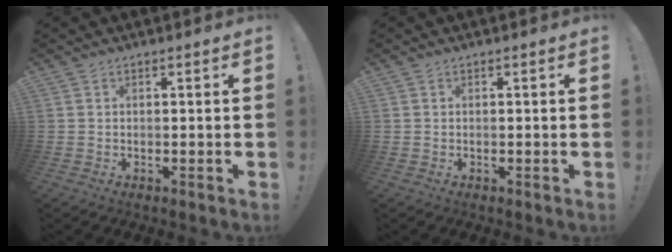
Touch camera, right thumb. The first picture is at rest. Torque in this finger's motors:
{"motor_torque": [-0.13, -0.22, -0.09, 0.12, 0.00]}